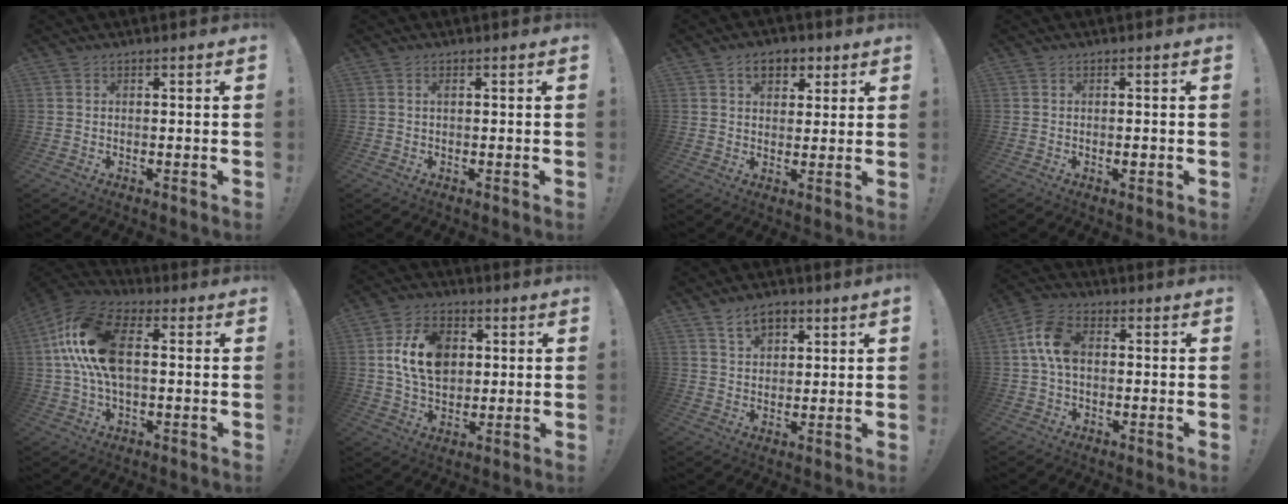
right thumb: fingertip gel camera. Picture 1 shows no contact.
{"total": 0.7, "force": [0.0, 0.1, 0.7], "torque": [-0.014, 0.002, 0.000]}
{"total": 7.1, "force": [3.4, 4.9, 3.8], "torque": [-0.053, -0.002, 0.063]}
{"total": 0.8, "force": [-0.1, 0.6, 0.5], "torque": [0.001, -0.002, -0.003]}
{"total": 17.2, "force": [2.1, 9.5, 14.1], "torque": [-0.278, 0.012, 0.040]}
{"total": 14.9, "force": [2.6, 10.9, 9.9], "torque": [-0.172, 0.005, 0.051]}
{"total": 6.7, "force": [4.2, 3.6, 3.7], "torque": [-0.057, -0.013, 0.077]}
{"total": 10.1, "force": [0.7, 6.6, 7.6], "torque": [-0.141, 0.010, 0.015]}